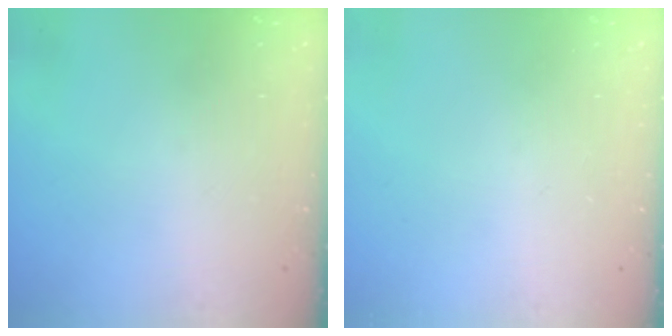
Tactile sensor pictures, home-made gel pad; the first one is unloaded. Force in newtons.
{"total": 0.0}